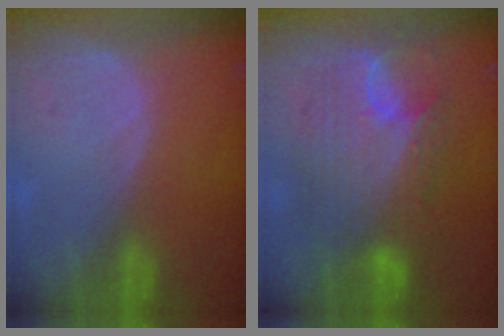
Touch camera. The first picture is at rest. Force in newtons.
{"total": 11.4, "press": 11.3, "slide": 0.9}